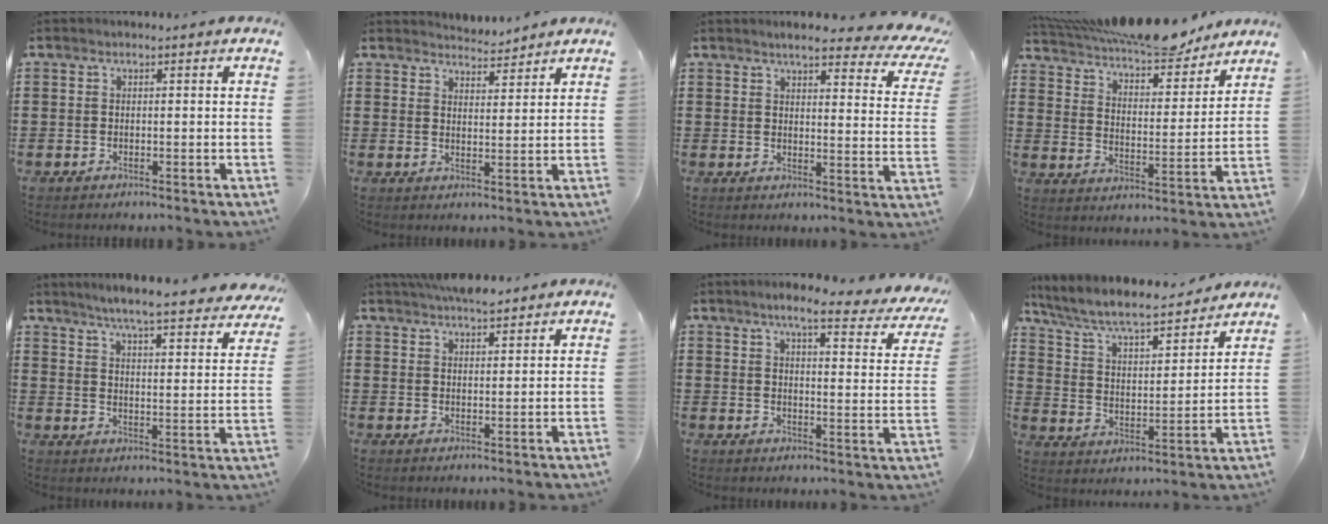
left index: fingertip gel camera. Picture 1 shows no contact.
{"total": 3.5, "force": [3.5, 0.3, 0.1], "torque": [-0.012, -0.015, 0.066]}
{"total": 5.4, "force": [4.4, 0.7, 3.1], "torque": [-0.061, -0.026, 0.070]}
{"total": 9.5, "force": [8.6, 1.6, 3.8], "torque": [-0.098, -0.041, 0.153]}
{"total": 5.3, "force": [4.9, -0.5, 2.1], "torque": [-0.064, -0.038, 0.078]}
{"total": 4.3, "force": [4.0, 0.8, 1.5], "torque": [-0.039, -0.007, 0.074]}
{"total": 6.9, "force": [5.6, 0.6, 4.1], "torque": [-0.081, -0.027, 0.090]}
{"total": 7.4, "force": [6.7, 0.8, 3.2], "torque": [-0.091, -0.041, 0.108]}